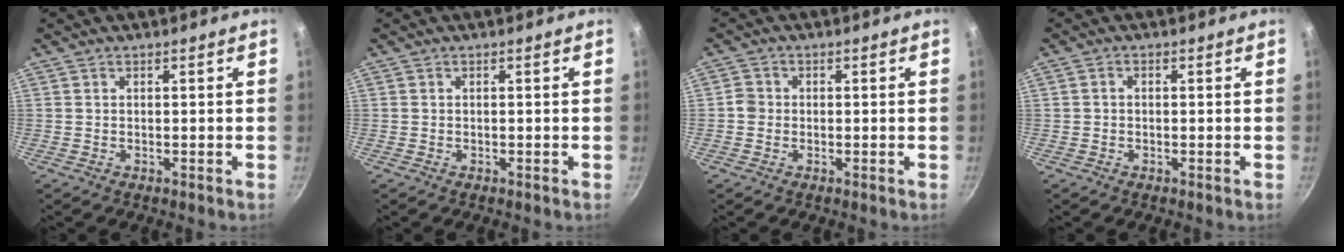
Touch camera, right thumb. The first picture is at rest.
{"total": 0.0}
{"total": 2.2, "force": [-0.4, 2.1, 0.7], "torque": [-0.004, 0.011, -0.012]}
{"total": 1.1, "force": [-0.2, 0.8, 0.6], "torque": [-0.012, 0.006, -0.003]}